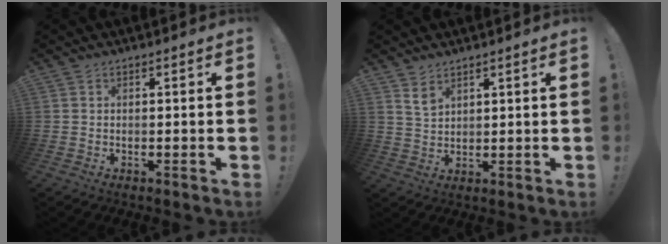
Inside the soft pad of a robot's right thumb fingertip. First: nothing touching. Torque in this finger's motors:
{"motor_torque": [0.09, 0.02, -0.48, -0.50, -0.01]}